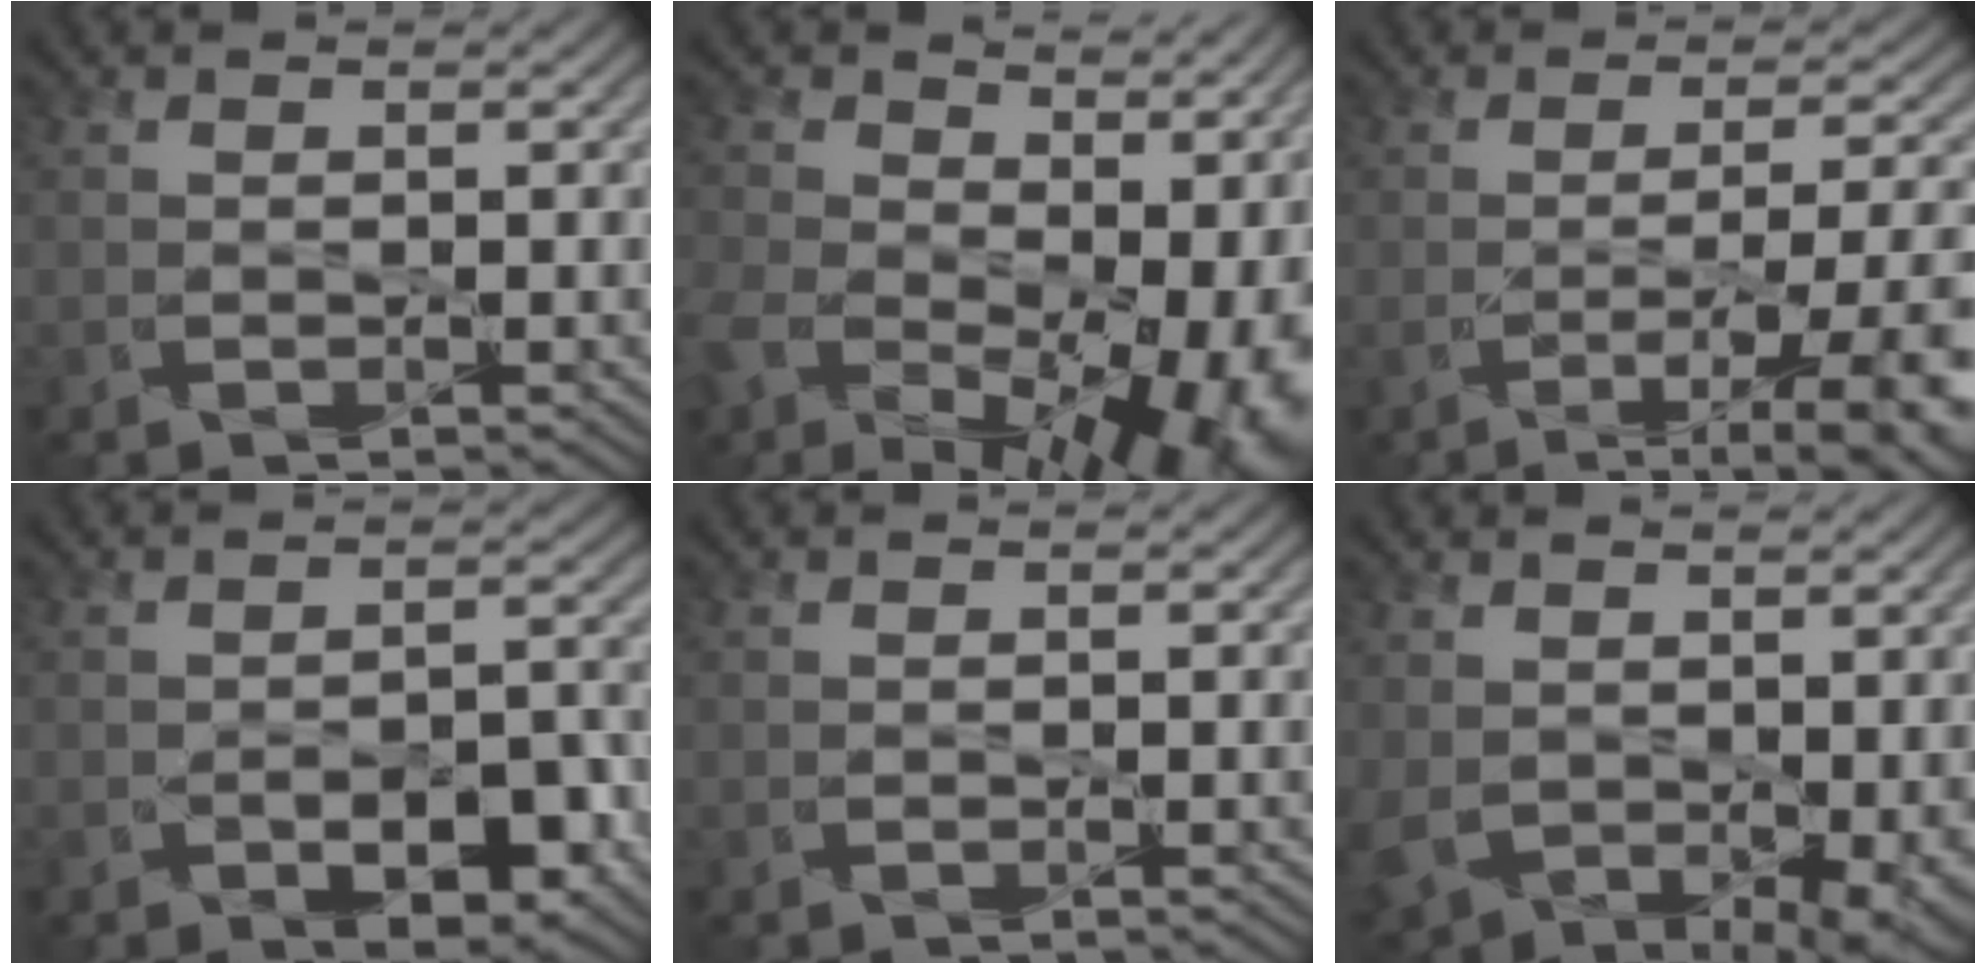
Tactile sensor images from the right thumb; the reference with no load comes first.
{"total": 17.9, "force": [-2.3, 12.3, 12.7], "torque": [-0.223, -0.040, 0.004]}
{"total": 9.8, "force": [-4.6, 2.7, 8.3], "torque": [-0.115, 0.001, -0.059]}
{"total": 6.4, "force": [-3.2, 3.4, 4.5], "torque": [-0.060, 0.005, -0.039]}
{"total": 0.0}
{"total": 10.5, "force": [-0.9, 7.6, 7.3], "torque": [-0.174, -0.056, 0.018]}